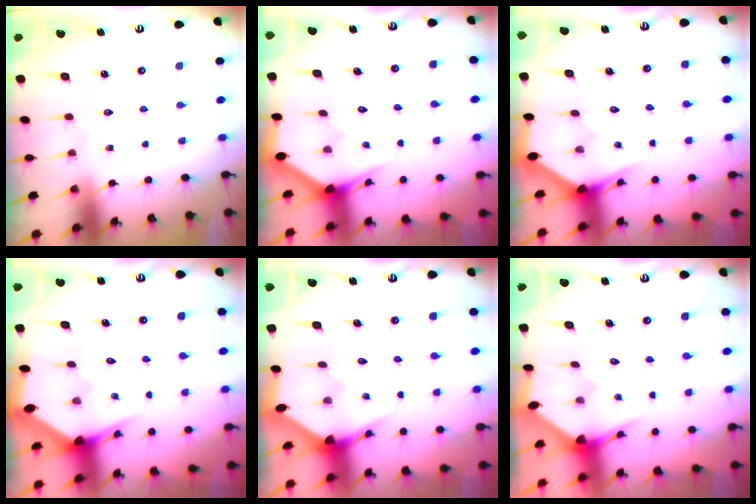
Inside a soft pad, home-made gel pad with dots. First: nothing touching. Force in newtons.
{"total": 3.1, "press": 3.1, "slide": 0.1}
{"total": 3.0, "press": 3.0, "slide": 0.1}
{"total": 3.3, "press": 3.3, "slide": 0.2}
{"total": 3.2, "press": 3.2, "slide": 0.2}
{"total": 2.8, "press": 2.8, "slide": 0.3}